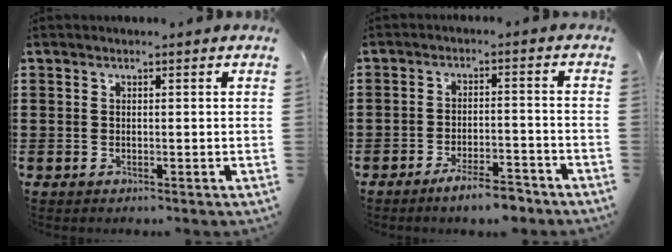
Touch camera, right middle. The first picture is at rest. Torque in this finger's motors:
{"motor_torque": [1.87, -0.27, 0.13, 0.11]}